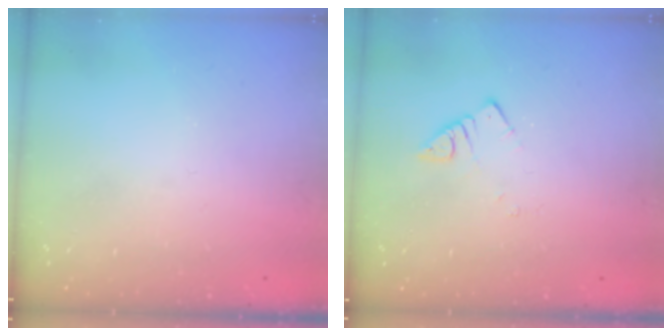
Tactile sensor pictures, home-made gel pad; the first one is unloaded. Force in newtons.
{"total": 2.5, "press": 2.5, "slide": 0.3}